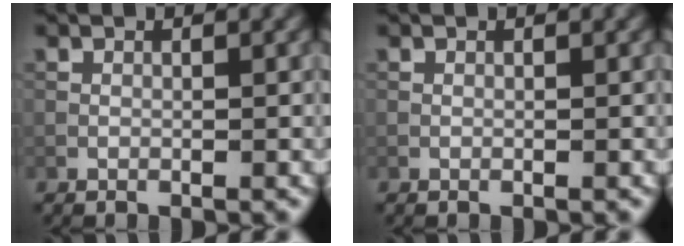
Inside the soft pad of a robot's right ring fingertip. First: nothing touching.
{"total": 0.0}